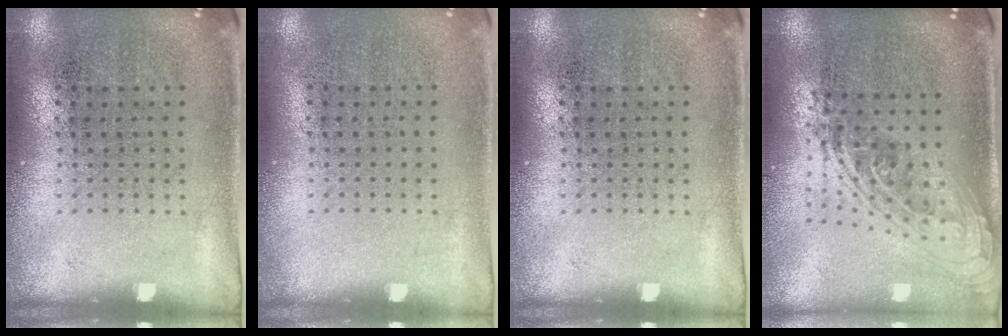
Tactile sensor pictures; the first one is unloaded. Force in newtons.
{"total": 0.0}
{"total": 0.0}
{"total": 2.1, "press": 1.6, "slide": 1.4}